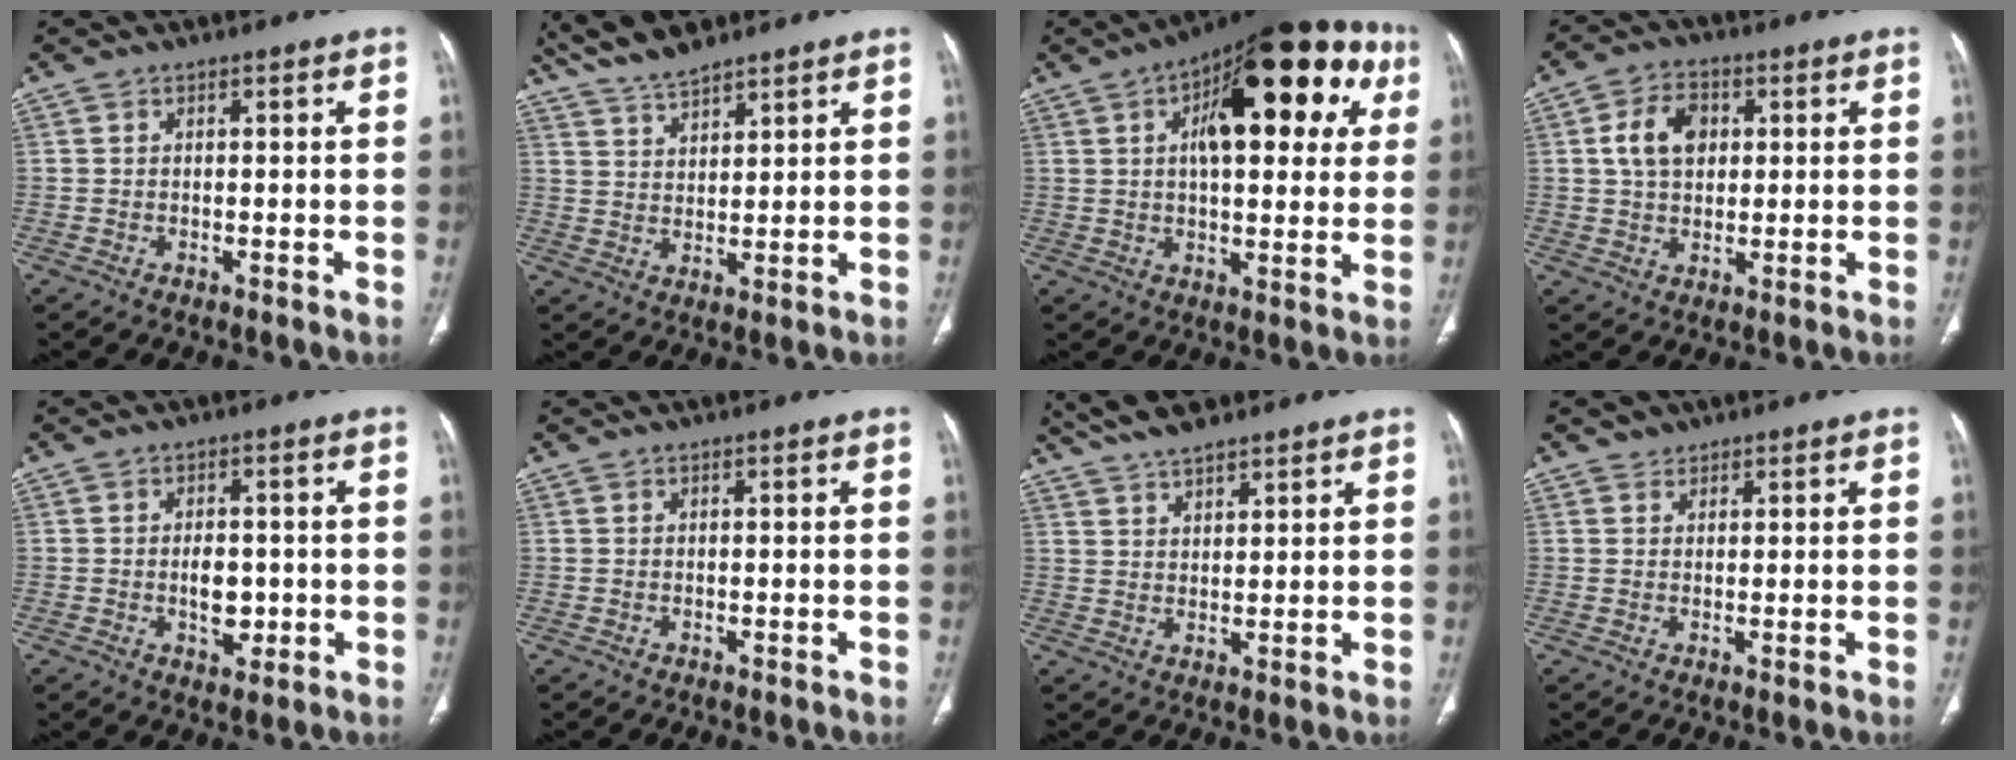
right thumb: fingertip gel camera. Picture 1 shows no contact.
{"total": 8.6, "force": [7.4, 2.1, 3.9], "torque": [-0.066, -0.025, 0.143]}
{"total": 24.4, "force": [7.8, 10.6, 20.5], "torque": [-0.254, 0.018, 0.105]}
{"total": 8.2, "force": [1.8, 5.8, 5.5], "torque": [-0.081, 0.004, 0.030]}
{"total": 4.8, "force": [-0.6, 3.1, 3.6], "torque": [-0.041, 0.002, -0.003]}
{"total": 0.0}
{"total": 8.7, "force": [7.2, 2.4, 4.1], "torque": [-0.066, -0.013, 0.134]}
{"total": 1.6, "force": [1.2, 1.1, 0.1], "torque": [0.009, -0.008, 0.015]}